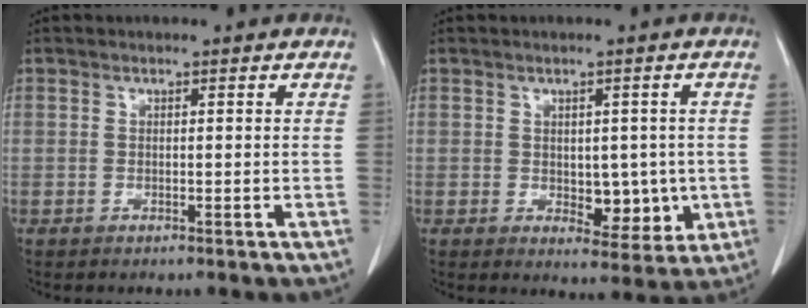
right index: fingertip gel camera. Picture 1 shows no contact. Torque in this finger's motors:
{"motor_torque": [0.02, 0.27, 0.03, 0.02]}